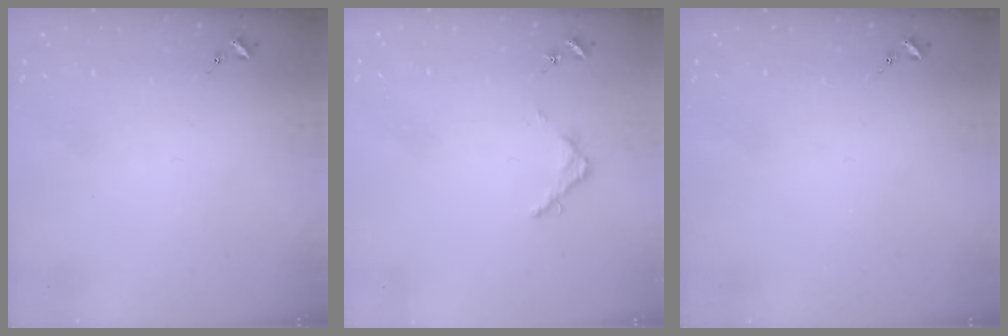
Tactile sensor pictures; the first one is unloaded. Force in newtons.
{"total": 3.1, "press": 3.1, "slide": 0.4}
{"total": 0.0}